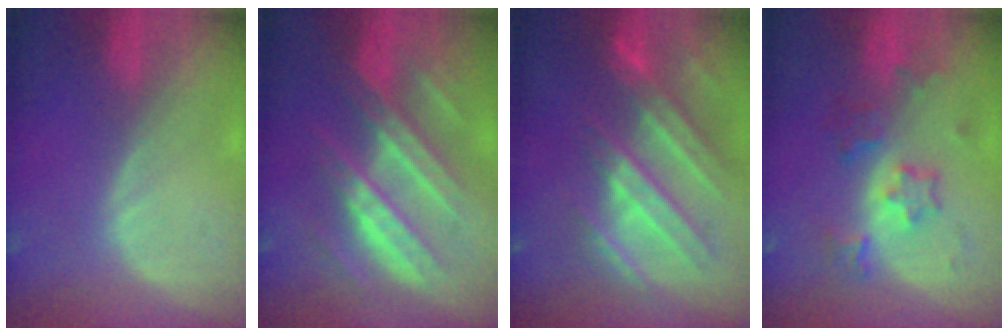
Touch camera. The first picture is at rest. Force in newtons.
{"total": 9.7, "press": 9.7, "slide": 0.9}
{"total": 10.9, "press": 9.8, "slide": 4.9}
{"total": 6.2, "press": 5.9, "slide": 1.7}